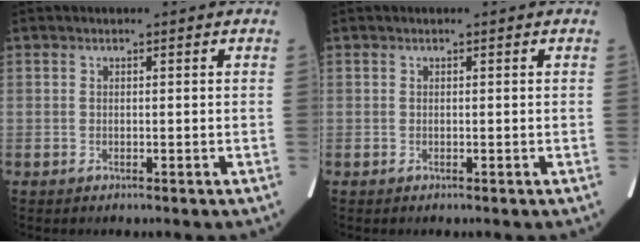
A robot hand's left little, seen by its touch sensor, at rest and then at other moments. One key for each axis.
{"total": 0.0}